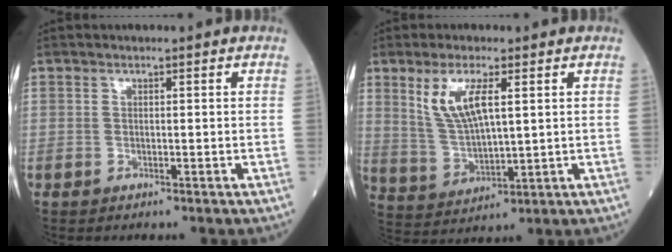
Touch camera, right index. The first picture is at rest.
{"total": 8.0, "force": [3.2, 2.1, 7.1], "torque": [-0.152, -0.001, 0.073]}